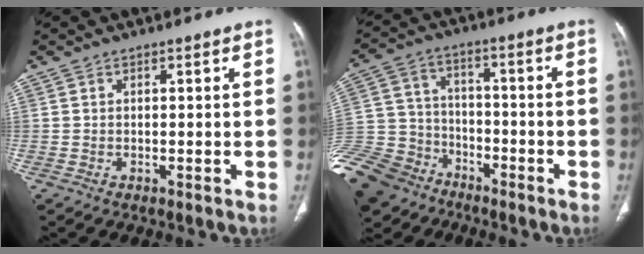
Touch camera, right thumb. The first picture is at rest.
{"total": 19.7, "force": [-13.1, 13.1, 6.8], "torque": [-0.171, 0.050, -0.233]}